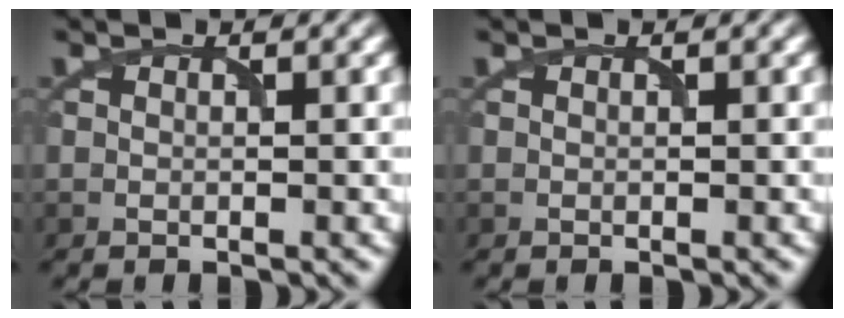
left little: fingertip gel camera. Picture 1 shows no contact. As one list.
[{"total": 0.0}]